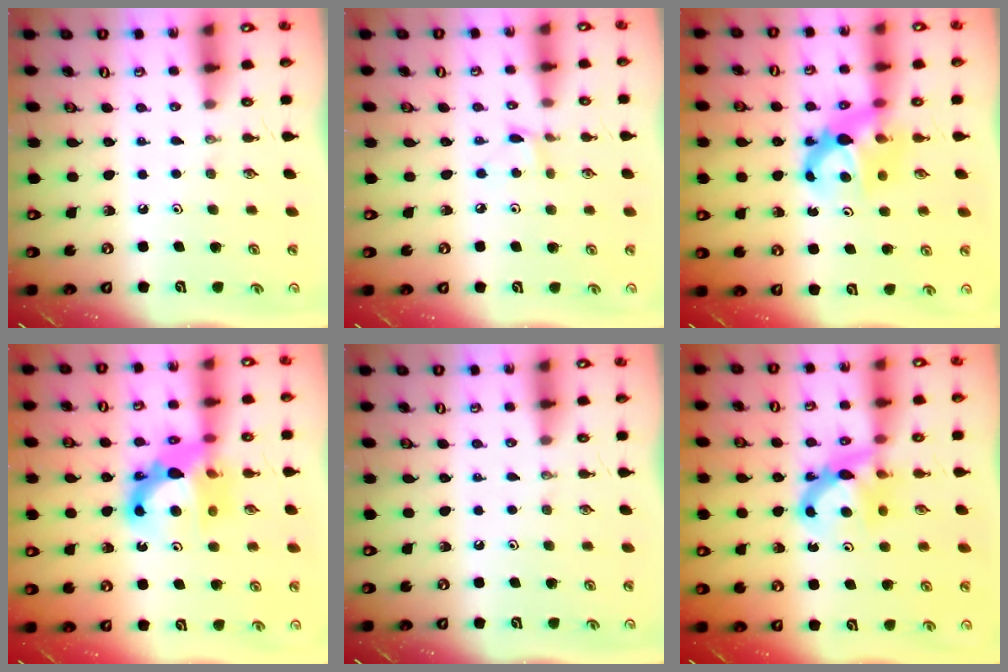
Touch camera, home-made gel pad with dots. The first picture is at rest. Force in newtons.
{"total": 3.5, "press": 3.5, "slide": 0.3}
{"total": 6.3, "press": 6.3, "slide": 0.5}
{"total": 12.6, "press": 12.4, "slide": 2.4}
{"total": 0.0}
{"total": 7.2, "press": 7.2, "slide": 0.6}